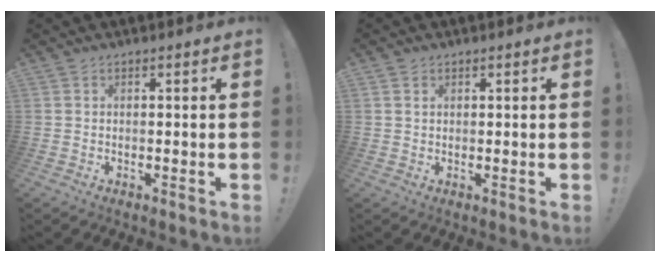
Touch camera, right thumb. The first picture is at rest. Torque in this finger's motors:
{"motor_torque": [-0.03, 0.06, 0.17, 0.04, -0.01]}